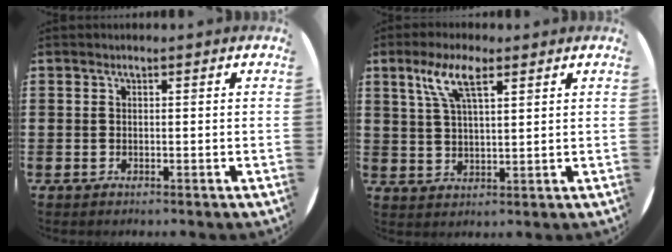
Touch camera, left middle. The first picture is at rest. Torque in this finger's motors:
{"motor_torque": [1.50, -0.64, 0.24, 0.13]}